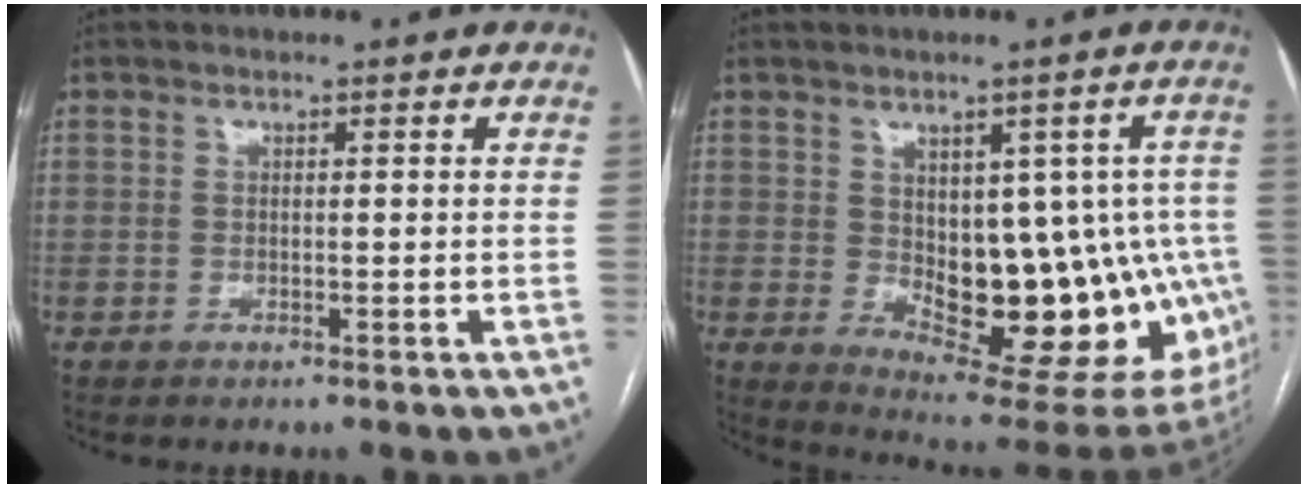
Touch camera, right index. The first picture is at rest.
{"total": 19.1, "force": [-2.1, 9.0, 16.8], "torque": [-0.143, 0.011, 0.000]}